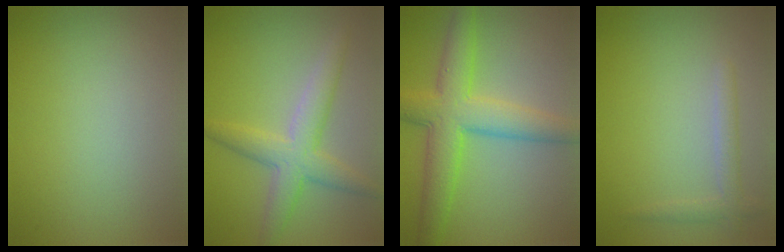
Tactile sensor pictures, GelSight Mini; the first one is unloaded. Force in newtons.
{"total": 4.3, "press": 4.3, "slide": 0.3}
{"total": 6.7, "press": 6.7, "slide": 0.1}
{"total": 1.7, "press": 1.6, "slide": 0.1}